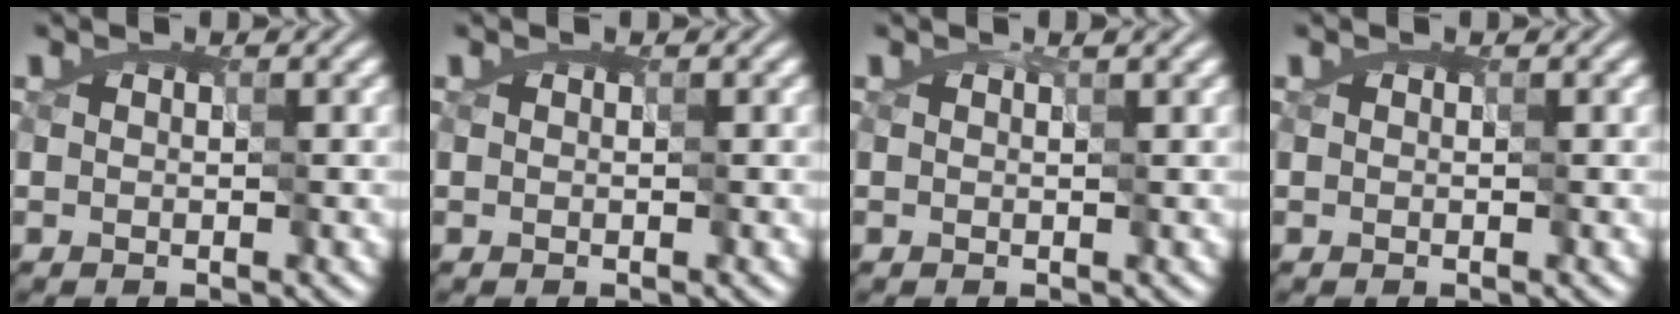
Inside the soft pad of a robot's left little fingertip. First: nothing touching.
{"total": 0.0}
{"total": 0.7, "force": [0.6, -0.1, 0.4], "torque": [-0.006, 0.007, 0.000]}
{"total": 0.0}